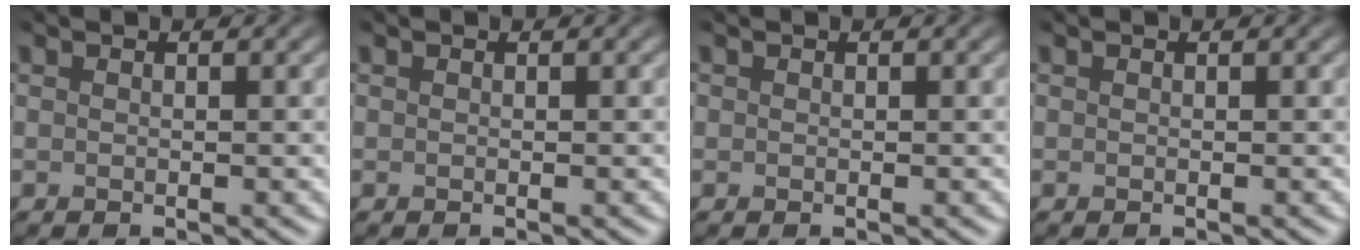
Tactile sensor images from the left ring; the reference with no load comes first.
{"total": 0.0}
{"total": 0.8, "force": [-0.4, -0.3, -0.6], "torque": [-0.002, -0.003, 0.005]}
{"total": 0.0}